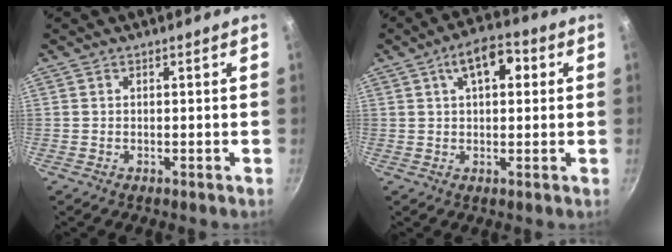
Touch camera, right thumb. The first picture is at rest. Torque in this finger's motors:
{"motor_torque": [0.87, 0.85, 0.67, -0.67, 0.06]}